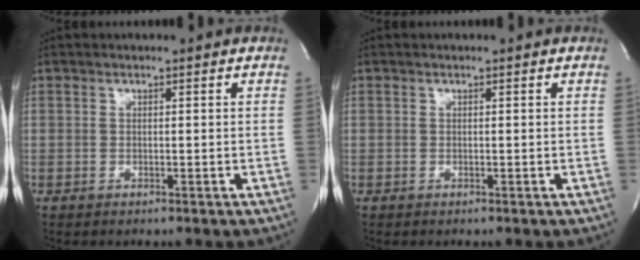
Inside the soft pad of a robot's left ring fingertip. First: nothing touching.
{"total": 0.0}